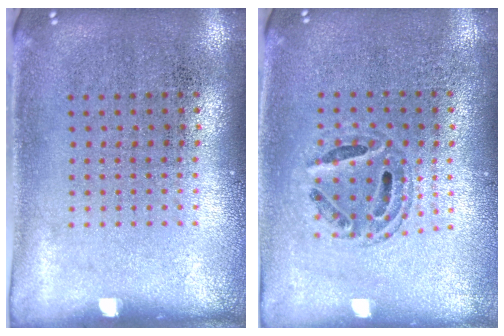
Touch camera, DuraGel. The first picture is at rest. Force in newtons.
{"total": 0.7, "press": 0.7, "slide": 0.2}